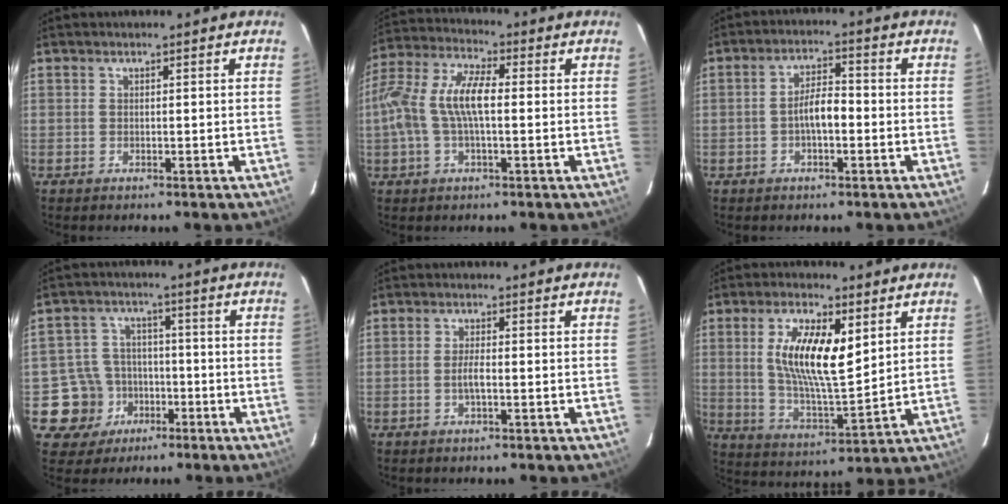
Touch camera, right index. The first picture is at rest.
{"total": 12.0, "force": [-0.4, 4.7, 11.0], "torque": [-0.234, 0.016, -0.011]}
{"total": 4.9, "force": [-1.3, 1.9, 4.3], "torque": [-0.080, 0.012, -0.021]}
{"total": 9.4, "force": [-3.8, 8.6, 0.6], "torque": [-0.038, 0.030, -0.051]}
{"total": 2.5, "force": [-0.7, 0.5, 2.3], "torque": [-0.044, -0.001, -0.014]}
{"total": 13.3, "force": [4.0, 4.4, 11.9], "torque": [-0.225, 0.001, 0.078]}